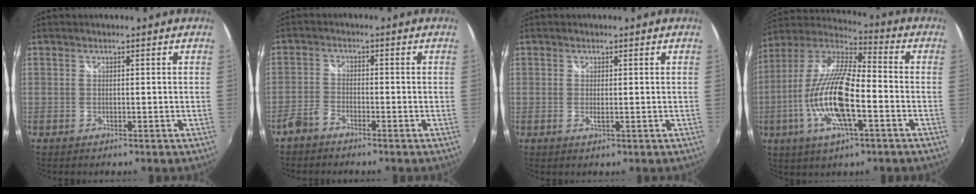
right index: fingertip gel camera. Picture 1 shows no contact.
{"total": 3.3, "force": [-2.7, 1.3, 1.3], "torque": [-0.037, 0.002, -0.057]}
{"total": 0.8, "force": [0.0, 0.2, 0.8], "torque": [-0.016, -0.002, -0.001]}
{"total": 18.3, "force": [-5.2, 5.3, 16.8], "torque": [-0.334, -0.013, -0.105]}